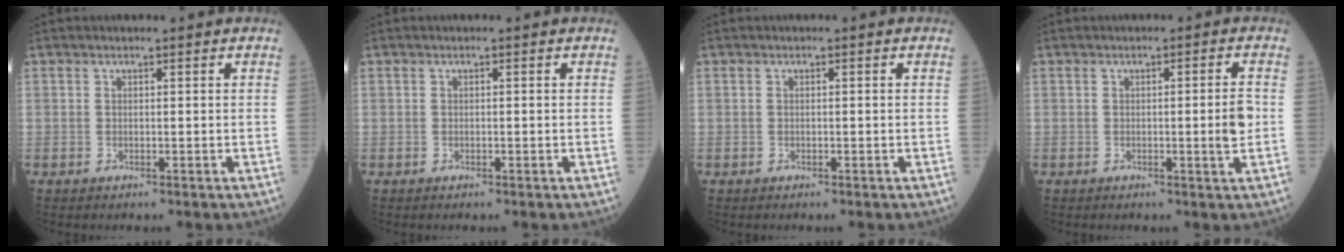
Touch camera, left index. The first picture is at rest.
{"total": 0.0}
{"total": 0.0}
{"total": 3.1, "force": [-0.6, -0.5, 3.0], "torque": [-0.042, -0.007, -0.010]}